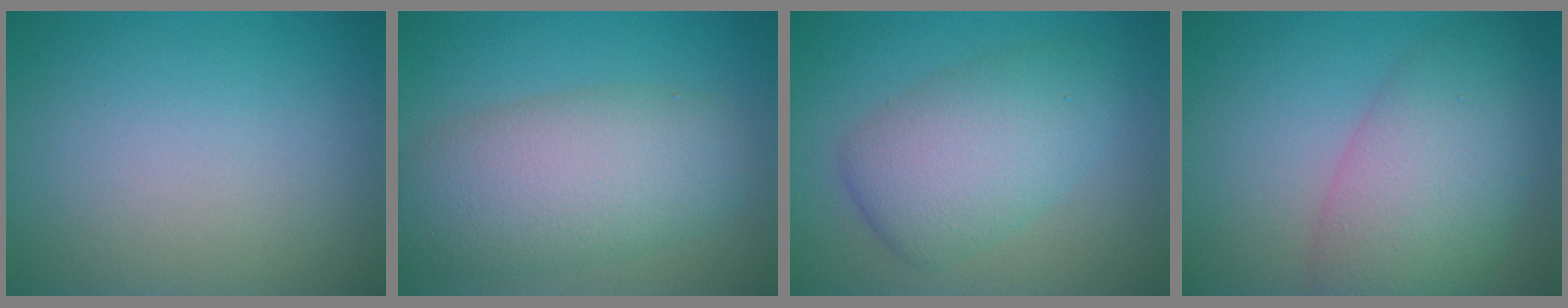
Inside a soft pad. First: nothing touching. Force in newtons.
{"total": 7.7, "press": 7.7, "slide": 0.6}
{"total": 6.0, "press": 6.0, "slide": 0.1}
{"total": 7.7, "press": 7.7, "slide": 0.1}